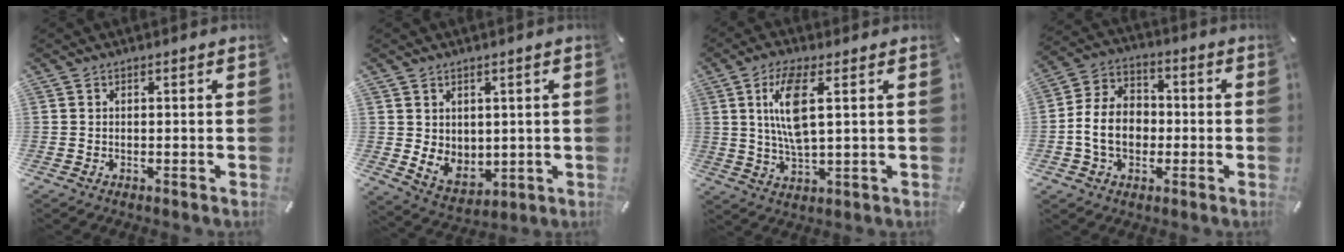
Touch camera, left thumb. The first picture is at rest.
{"total": 6.6, "force": [2.2, 5.9, 2.2], "torque": [-0.042, -0.021, 0.045]}
{"total": 10.2, "force": [2.7, 3.1, 9.4], "torque": [-0.196, -0.009, 0.040]}
{"total": 10.5, "force": [-1.9, 8.3, 6.1], "torque": [-0.145, 0.024, -0.035]}